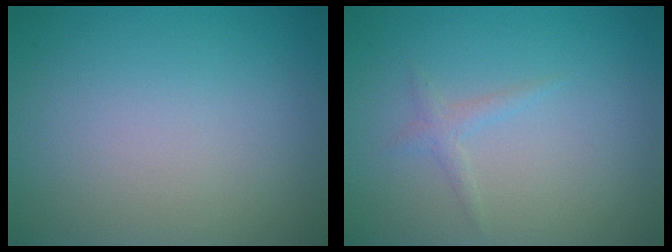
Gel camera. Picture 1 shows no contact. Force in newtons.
{"total": 1.0, "press": 1.0, "slide": 0.1}